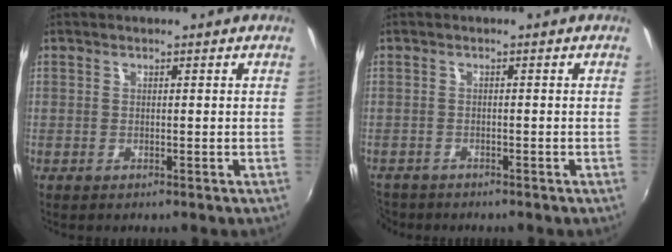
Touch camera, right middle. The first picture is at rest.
{"total": 4.6, "force": [-3.8, 2.3, 1.0], "torque": [-0.042, -0.016, -0.071]}